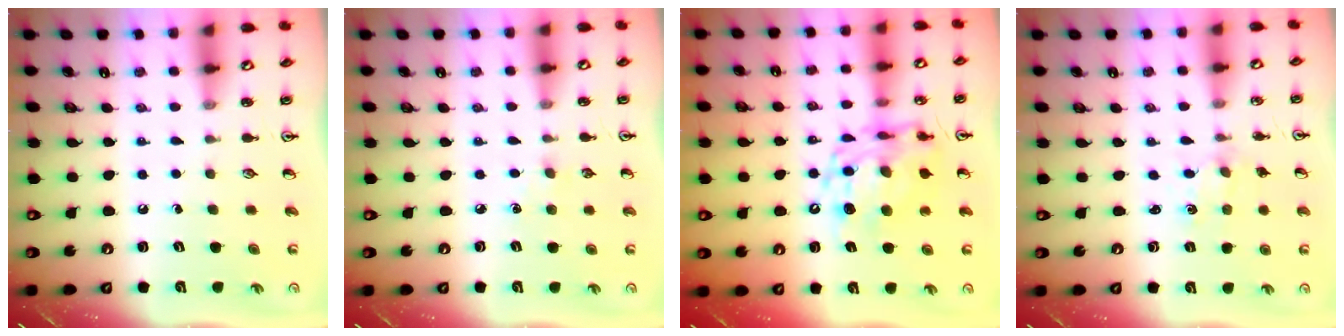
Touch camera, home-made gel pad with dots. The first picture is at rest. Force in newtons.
{"total": 2.9, "press": 2.9, "slide": 0.5}
{"total": 12.9, "press": 12.8, "slide": 1.3}
{"total": 1.1, "press": 1.1, "slide": 0.4}